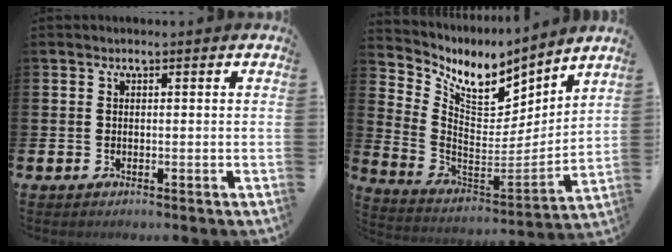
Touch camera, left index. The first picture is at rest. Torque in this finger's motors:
{"motor_torque": [0.38, -0.47, 0.48, 0.10]}